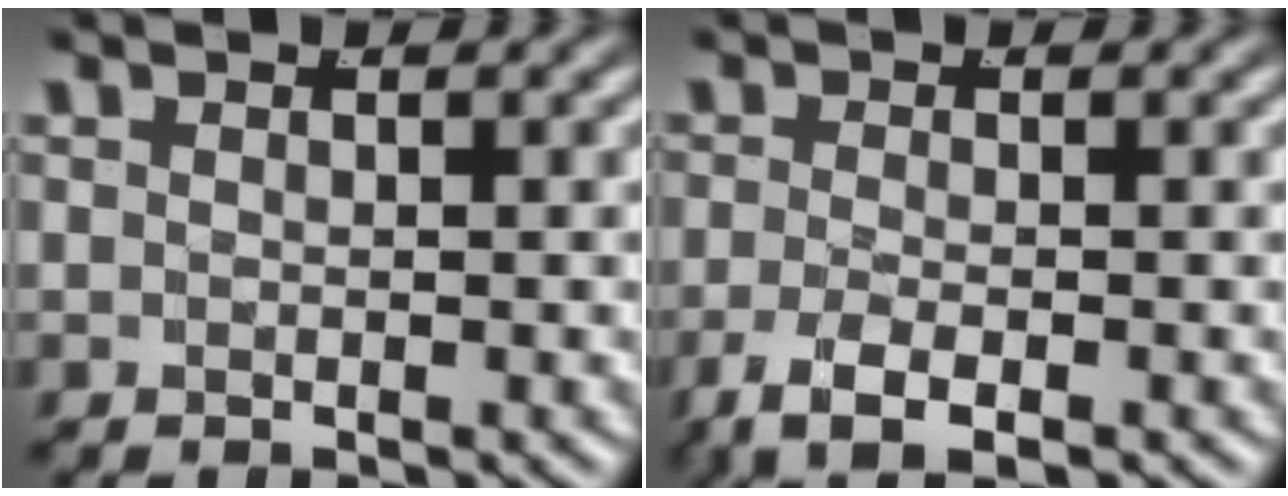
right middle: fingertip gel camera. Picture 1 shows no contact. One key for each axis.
{"total": 4.0, "fx": -2.5, "fy": 1.4, "fz": 2.9, "tx": -0.062, "ty": -0.020, "tz": -0.029}